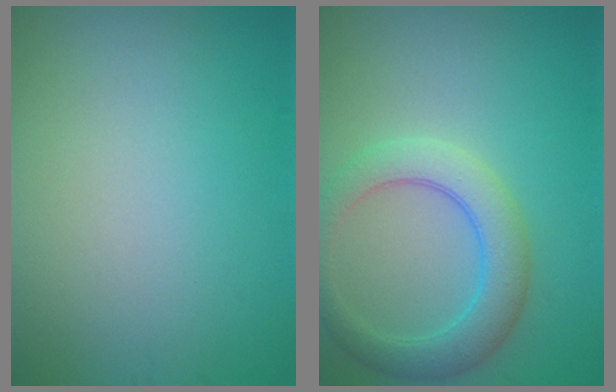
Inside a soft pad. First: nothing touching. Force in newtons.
{"total": 4.5, "press": 4.5, "slide": 0.3}